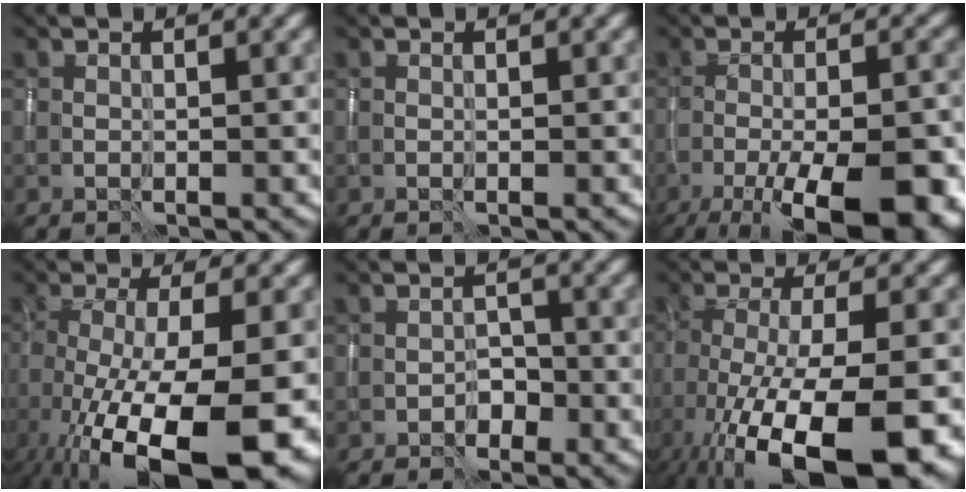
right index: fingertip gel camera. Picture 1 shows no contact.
{"total": 0.0}
{"total": 12.4, "force": [-5.7, 4.1, 10.2], "torque": [-0.137, -0.009, -0.087]}
{"total": 14.7, "force": [-6.0, 5.3, 12.4], "torque": [-0.201, -0.046, -0.083]}
{"total": 1.3, "force": [-0.9, 0.8, 0.2], "torque": [0.002, 0.004, -0.017]}
{"total": 15.0, "force": [-7.7, 4.9, 11.9], "torque": [-0.206, -0.037, -0.115]}